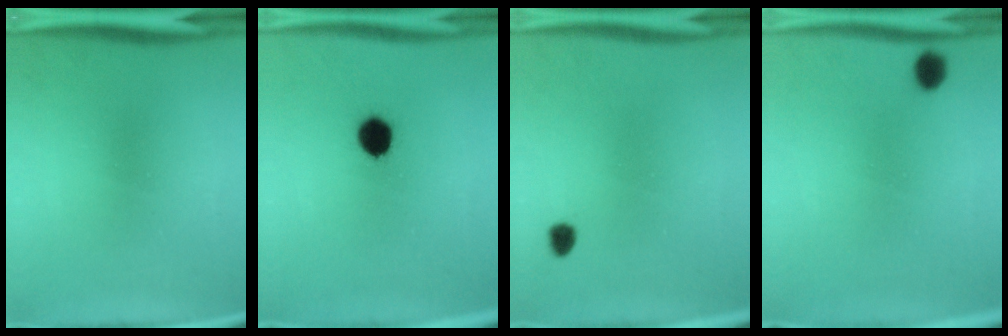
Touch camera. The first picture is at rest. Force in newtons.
{"total": 8.6}
{"total": 1.7}
{"total": 2.3}